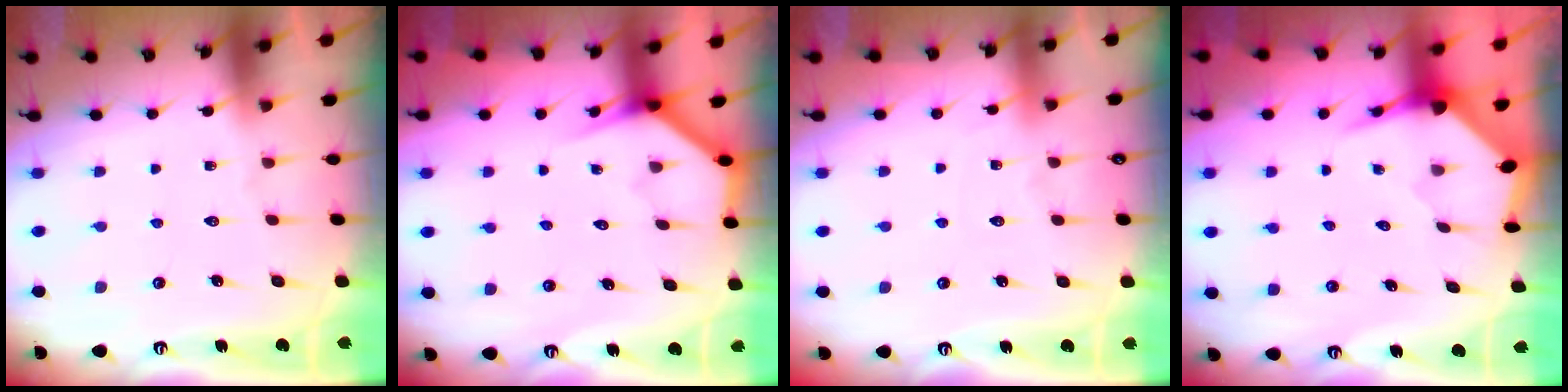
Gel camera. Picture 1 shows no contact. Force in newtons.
{"total": 3.8, "press": 3.7, "slide": 0.3}
{"total": 3.0, "press": 2.9, "slide": 0.4}
{"total": 3.6, "press": 3.6, "slide": 0.4}